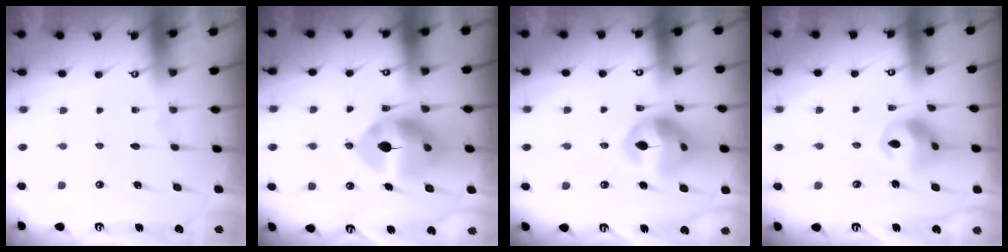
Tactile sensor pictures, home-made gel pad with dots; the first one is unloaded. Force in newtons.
{"total": 12.2, "press": 12.1, "slide": 2.0}
{"total": 14.5, "press": 14.4, "slide": 1.9}
{"total": 11.3, "press": 11.2, "slide": 1.7}